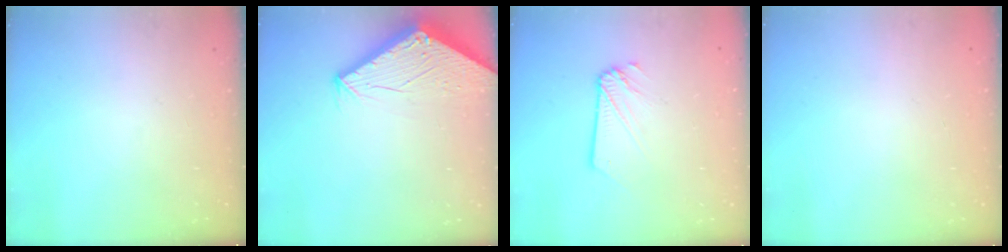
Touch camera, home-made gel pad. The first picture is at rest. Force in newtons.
{"total": 2.7, "press": 2.7, "slide": 0.1}
{"total": 2.5, "press": 2.5, "slide": 0.1}
{"total": 0.0}